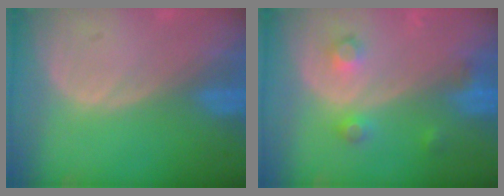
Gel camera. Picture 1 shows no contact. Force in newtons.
{"total": 3.7, "press": 3.4, "slide": 1.4}